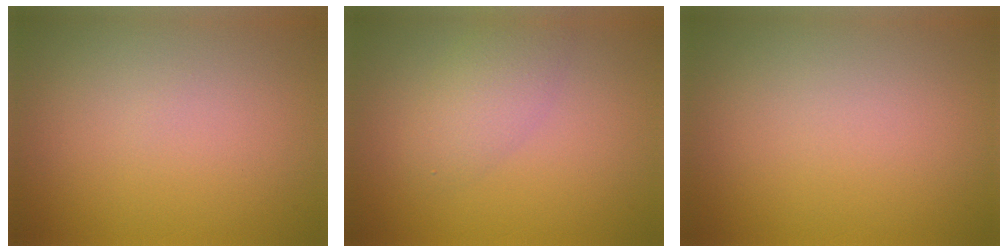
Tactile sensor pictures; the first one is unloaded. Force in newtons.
{"total": 2.8, "press": 2.8, "slide": 0.0}
{"total": 0.0}